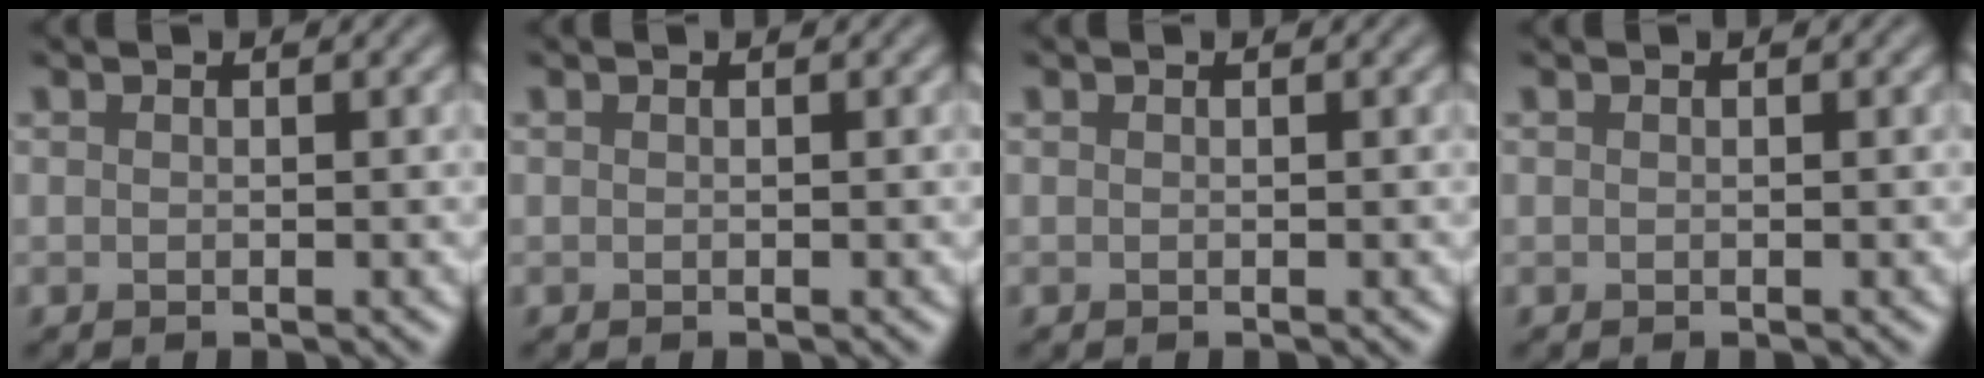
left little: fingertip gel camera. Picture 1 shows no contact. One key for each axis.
{"total": 0.0}
{"total": 0.0}
{"total": 0.0}